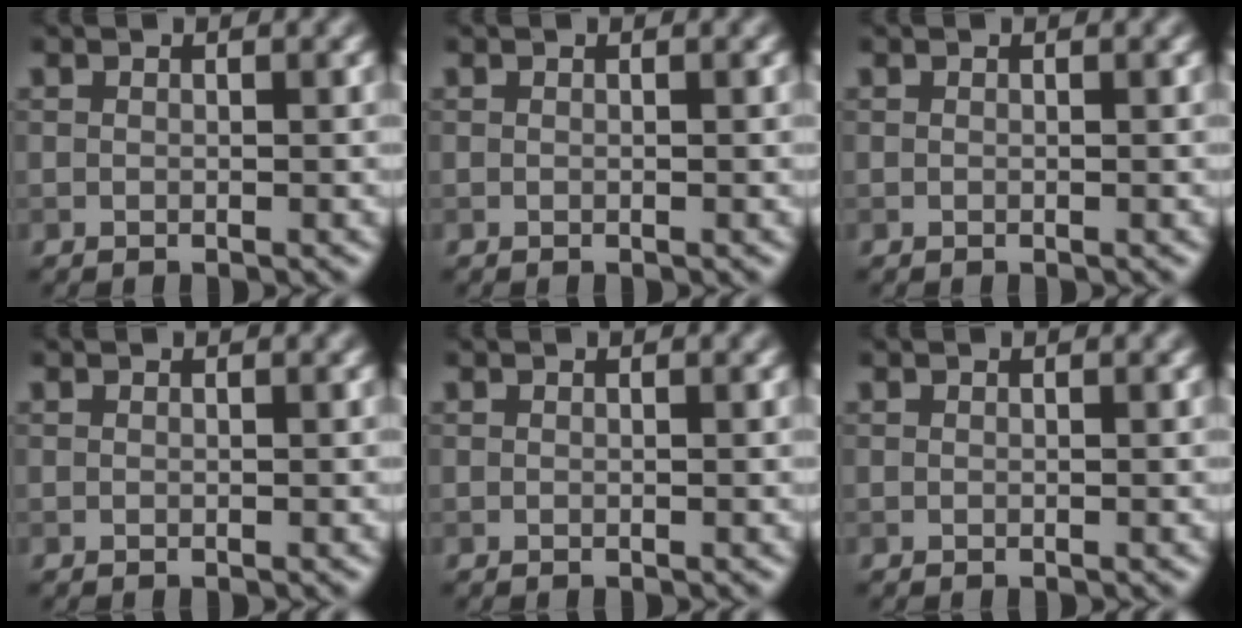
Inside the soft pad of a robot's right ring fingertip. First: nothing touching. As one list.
[{"total": 0.0}, {"total": 0.0}, {"total": 0.0}, {"total": 0.0}, {"total": 0.0}]